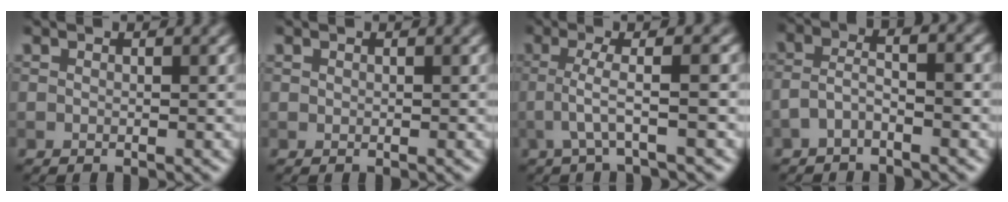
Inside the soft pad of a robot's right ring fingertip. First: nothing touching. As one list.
[{"total": 0.0}, {"total": 3.6, "force": [-0.5, 0.4, 3.6], "torque": [-0.064, 0.012, -0.018]}, {"total": 2.6, "force": [-1.3, 0.9, 2.1], "torque": [-0.047, 0.010, -0.034]}]